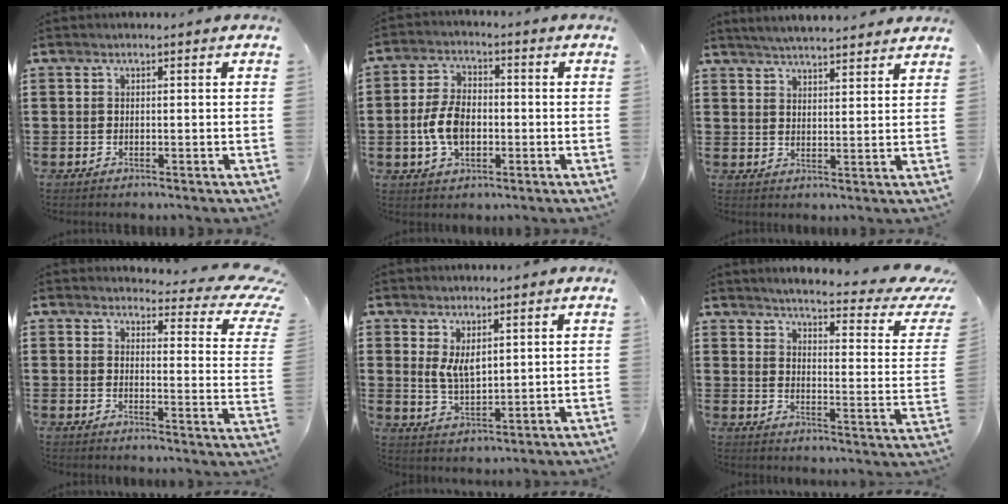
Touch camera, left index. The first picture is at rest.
{"total": 7.1, "force": [-1.4, 4.3, 5.6], "torque": [-0.133, 0.001, -0.032]}
{"total": 3.9, "force": [3.8, -0.3, 0.6], "torque": [-0.023, -0.014, 0.069]}
{"total": 4.6, "force": [3.8, 1.1, 2.3], "torque": [-0.040, -0.030, 0.059]}
{"total": 4.3, "force": [1.9, 2.0, 3.3], "torque": [-0.078, 0.001, 0.031]}
{"total": 4.1, "force": [3.4, -0.5, 2.4], "torque": [-0.049, -0.040, 0.045]}